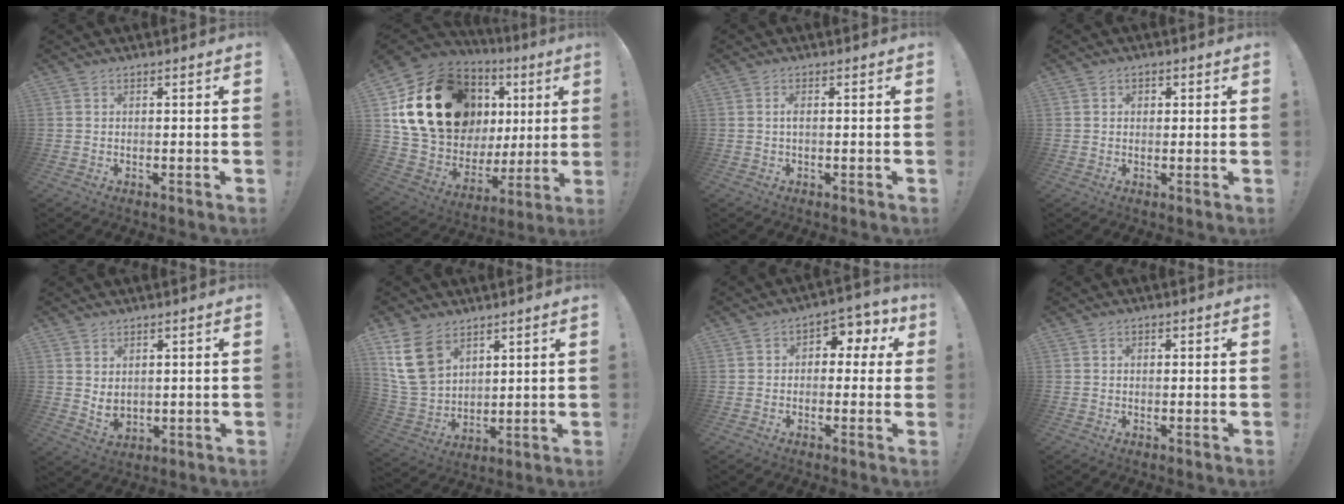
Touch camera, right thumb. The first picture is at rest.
{"total": 24.6, "force": [9.4, 16.9, 15.3], "torque": [-0.248, -0.046, 0.206]}
{"total": 1.1, "force": [-0.2, 0.3, 1.1], "torque": [-0.020, 0.002, -0.004]}
{"total": 1.3, "force": [0.2, 1.1, 0.6], "torque": [0.006, -0.003, 0.000]}
{"total": 4.4, "force": [2.4, 2.9, 2.2], "torque": [-0.025, -0.019, 0.047]}
{"total": 14.4, "force": [8.0, 9.6, 7.1], "torque": [-0.142, -0.042, 0.159]}
{"total": 4.9, "force": [0.3, 4.1, 2.6], "torque": [-0.023, 0.002, 0.003]}
{"total": 0.7, "force": [0.1, 0.5, 0.3], "torque": [0.002, -0.001, 0.001]}